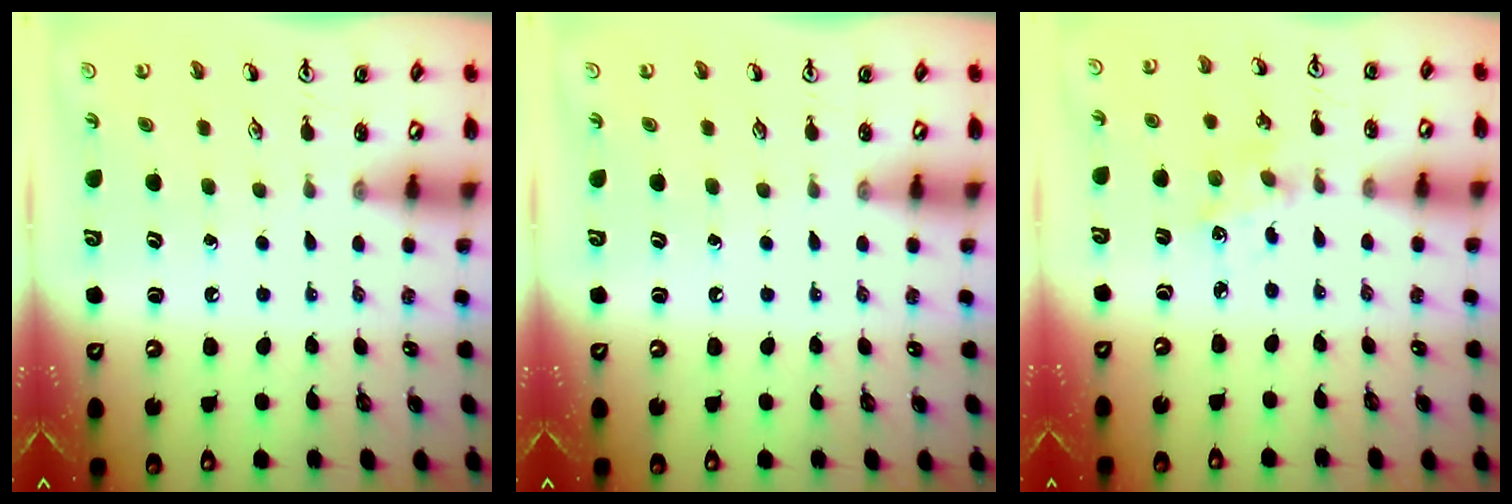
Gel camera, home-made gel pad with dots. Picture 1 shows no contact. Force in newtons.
{"total": 0.0}
{"total": 1.8, "press": 1.7, "slide": 0.3}